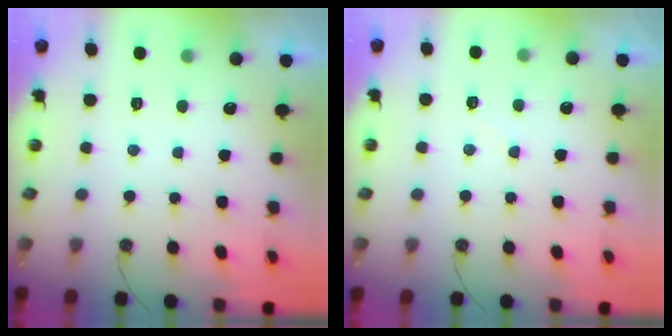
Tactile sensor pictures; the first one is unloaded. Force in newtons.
{"total": 3.9, "press": 3.8, "slide": 0.5}